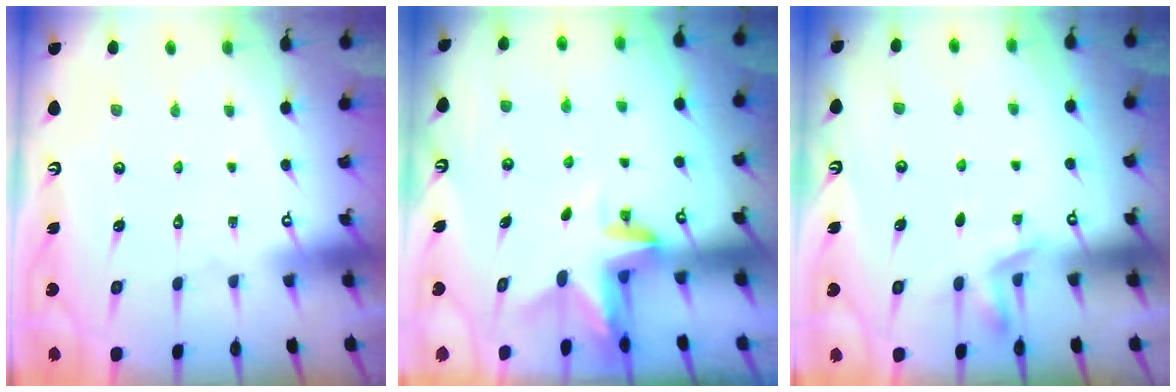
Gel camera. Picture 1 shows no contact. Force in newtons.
{"total": 3.1, "press": 3.1, "slide": 0.2}
{"total": 2.9, "press": 2.6, "slide": 1.1}